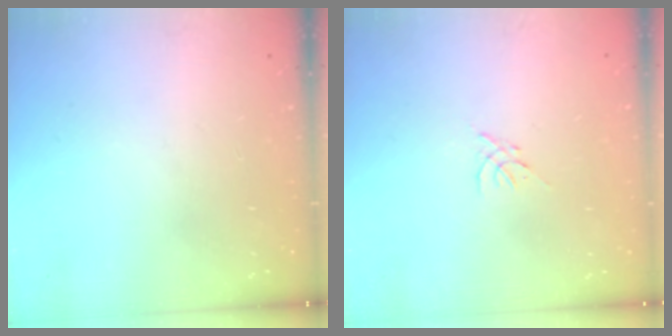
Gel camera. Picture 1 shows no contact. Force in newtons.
{"total": 0.0}